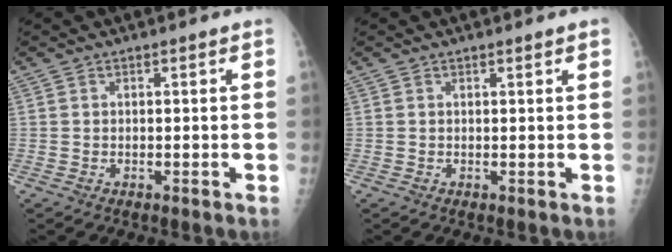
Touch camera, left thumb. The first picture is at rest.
{"total": 1.3, "force": [1.0, 0.2, 0.9], "torque": [-0.009, 0.001, 0.012]}